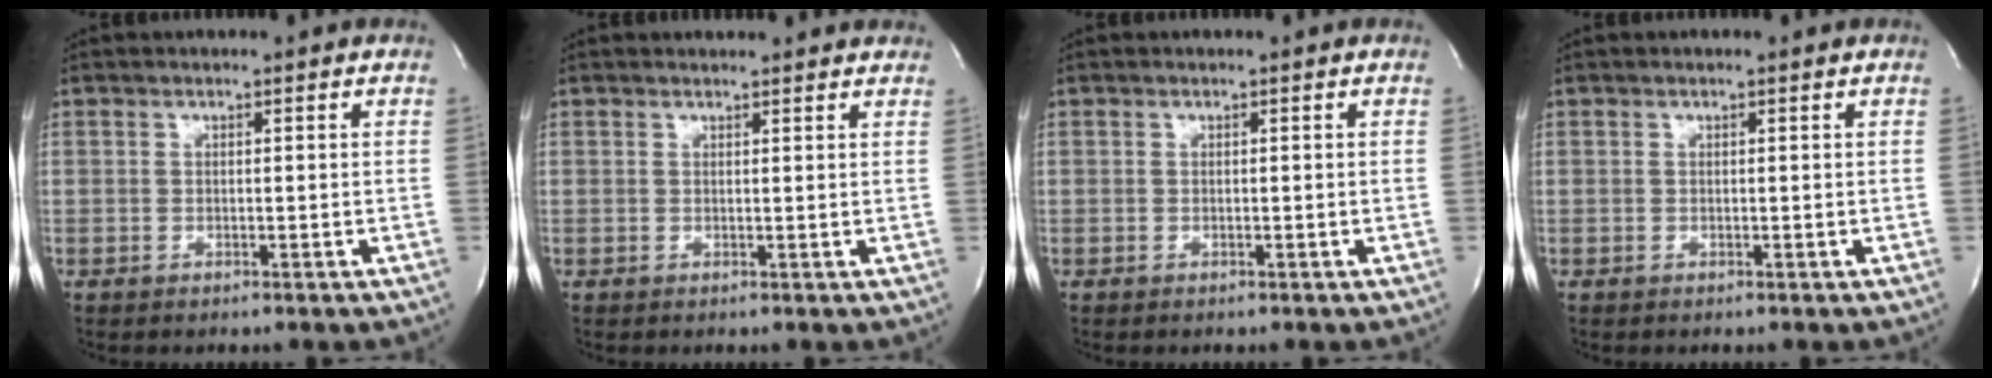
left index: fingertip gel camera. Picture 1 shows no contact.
{"total": 6.5, "force": [6.2, 1.2, 1.5], "torque": [-0.018, 0.014, 0.058]}
{"total": 0.0}
{"total": 0.0}